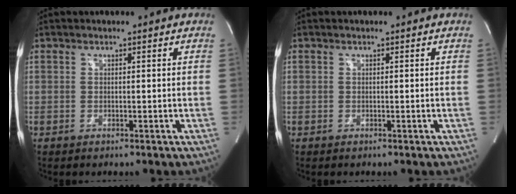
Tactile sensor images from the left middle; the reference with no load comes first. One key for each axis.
{"total": 0.0}